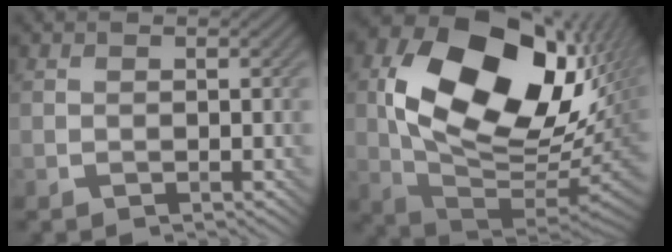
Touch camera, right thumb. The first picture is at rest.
{"total": 19.6, "force": [5.2, 12.4, 14.3], "torque": [-0.272, -0.008, 0.100]}